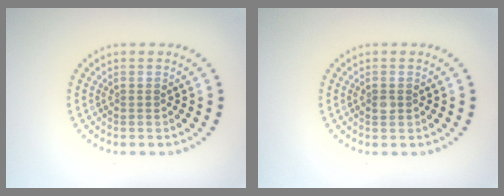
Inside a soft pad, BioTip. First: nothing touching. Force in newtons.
{"total": 1.0, "press": 1.0, "slide": 0.2}